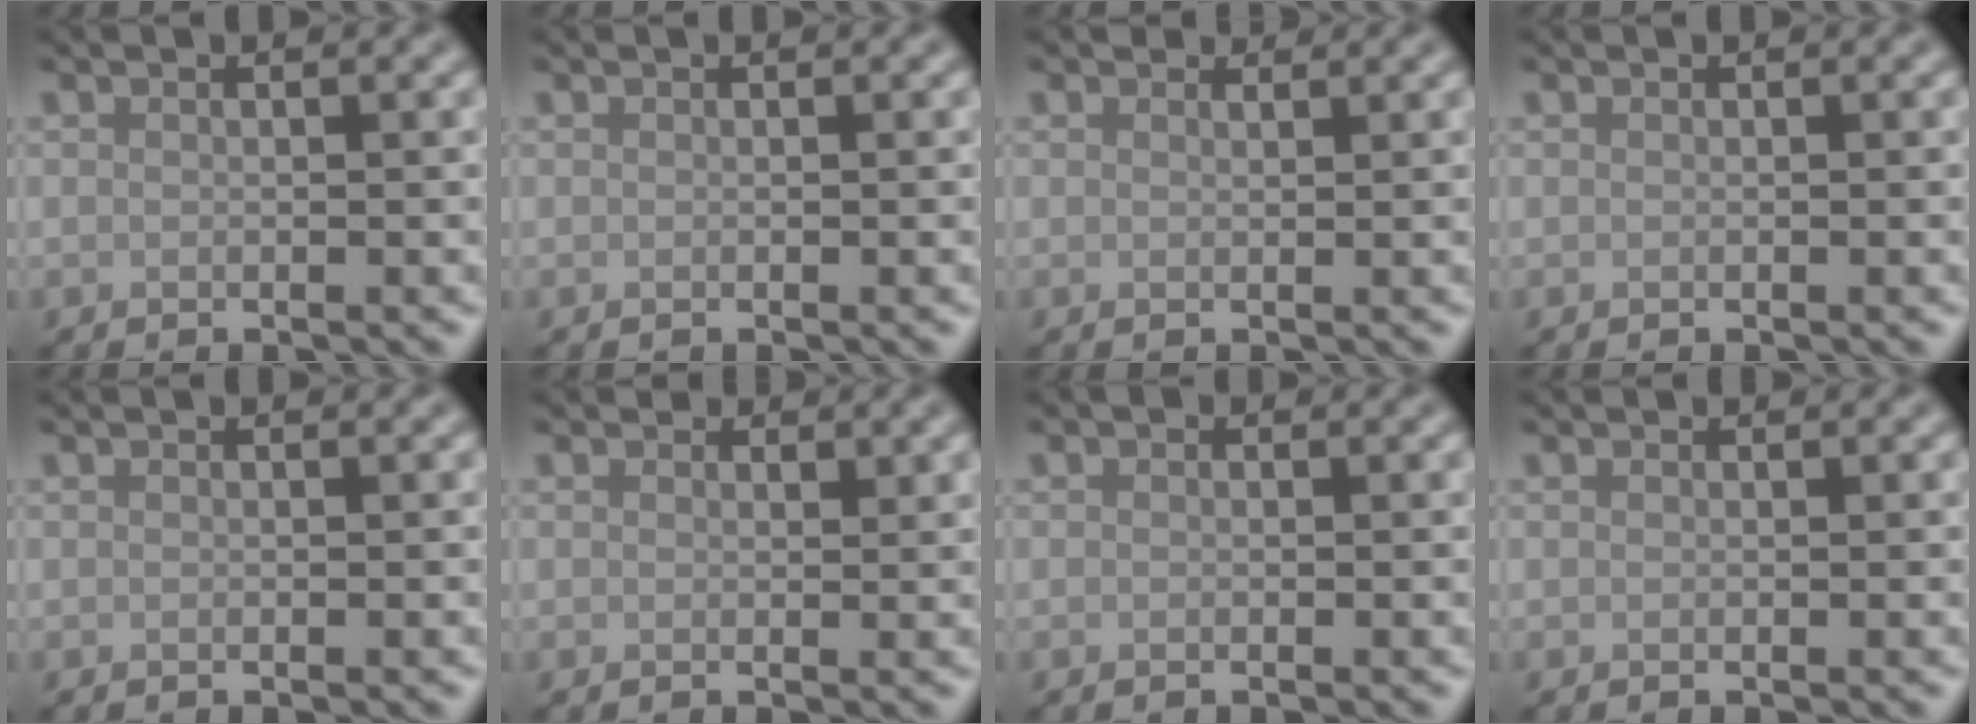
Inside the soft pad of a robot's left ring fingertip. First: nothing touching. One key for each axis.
{"total": 0.0}
{"total": 0.9, "fx": 0.8, "fy": 0.3, "fz": 0.2, "tx": -0.005, "ty": -0.003, "tz": 0.010}
{"total": 0.0}
{"total": 0.0}
{"total": 0.9, "fx": 0.7, "fy": 0.5, "fz": 0.3, "tx": -0.002, "ty": -0.003, "tz": 0.010}
{"total": 0.0}
{"total": 0.0}